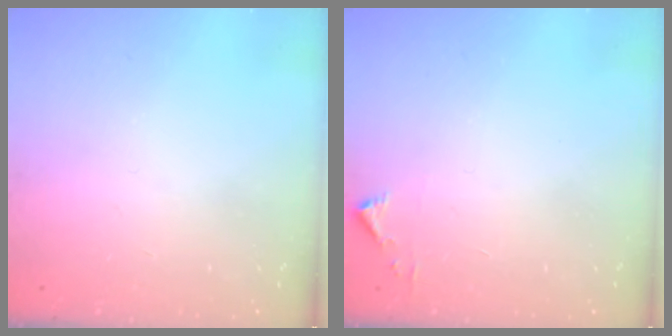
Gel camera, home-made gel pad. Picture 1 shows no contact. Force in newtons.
{"total": 2.3, "press": 2.3, "slide": 0.2}